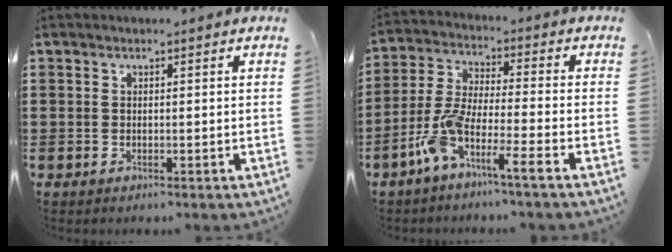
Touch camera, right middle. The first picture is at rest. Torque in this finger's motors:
{"motor_torque": [1.93, -0.21, 0.81, 0.18]}